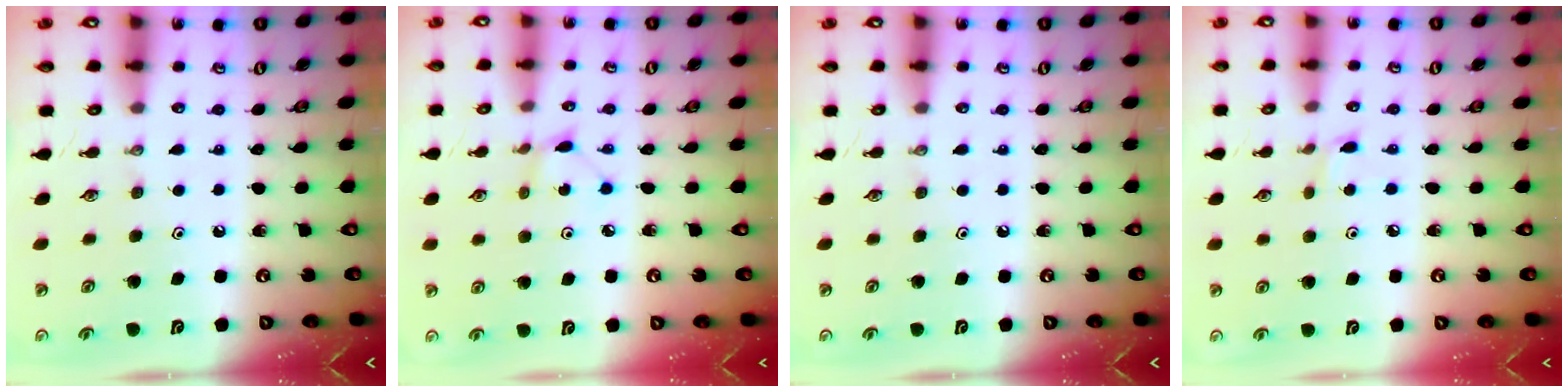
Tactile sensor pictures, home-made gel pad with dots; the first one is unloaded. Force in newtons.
{"total": 1.5, "press": 1.5, "slide": 0.2}
{"total": 0.0}
{"total": 1.4, "press": 1.4, "slide": 0.2}